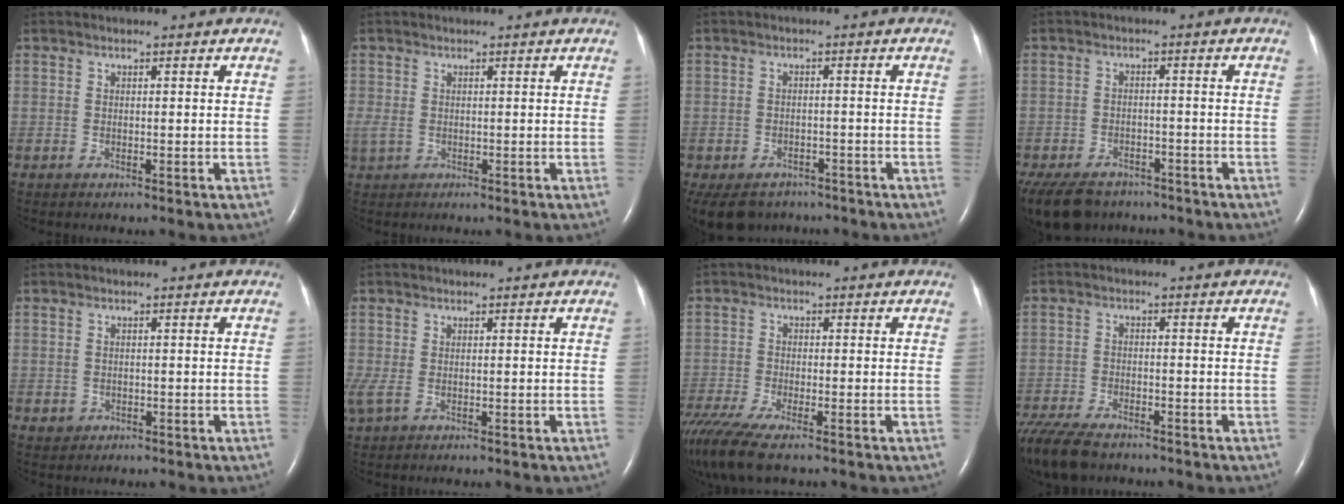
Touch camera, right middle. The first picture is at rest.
{"total": 1.6, "force": [0.1, 1.2, 0.9], "torque": [-0.035, 0.008, 0.007]}
{"total": 10.4, "force": [-8.0, 6.0, 2.8], "torque": [-0.068, -0.005, -0.101]}
{"total": 14.1, "force": [-10.7, 7.4, 5.3], "torque": [-0.146, -0.016, -0.148]}
{"total": 1.2, "force": [-0.4, 1.2, 0.2], "torque": [-0.001, 0.004, -0.003]}
{"total": 2.2, "force": [-0.3, 1.0, 2.0], "torque": [-0.064, -0.004, 0.001]}
{"total": 8.8, "force": [-6.8, 1.1, 5.5], "torque": [-0.107, -0.024, -0.122]}
{"total": 11.9, "force": [-9.4, 4.0, 5.9], "torque": [-0.131, -0.022, -0.156]}